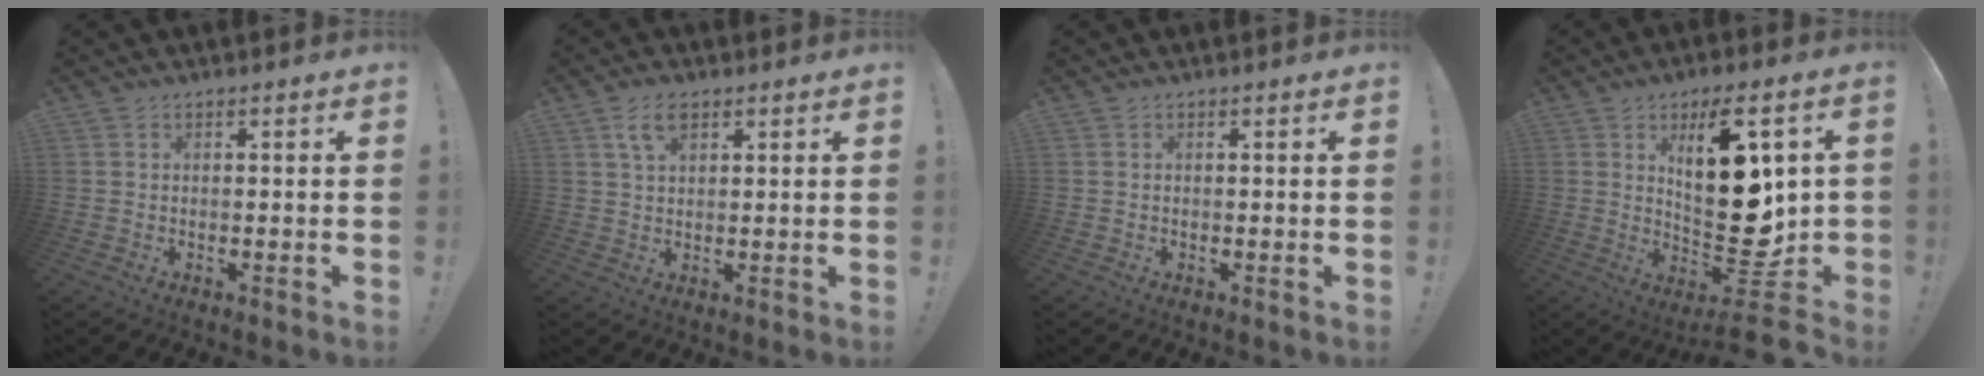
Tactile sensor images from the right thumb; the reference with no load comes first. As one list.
[{"total": 5.2, "force": [2.7, 2.6, 3.6], "torque": [-0.061, -0.003, 0.049]}, {"total": 0.0}, {"total": 22.1, "force": [1.5, 8.5, 20.3], "torque": [-0.324, -0.017, 0.023]}]